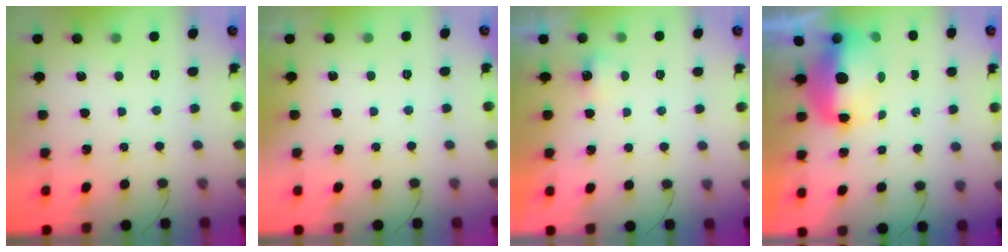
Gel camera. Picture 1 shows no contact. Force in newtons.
{"total": 10.1, "press": 1.0, "slide": 10.0}
{"total": 2.2, "press": 2.2, "slide": 0.5}
{"total": 7.8, "press": 7.5, "slide": 1.8}